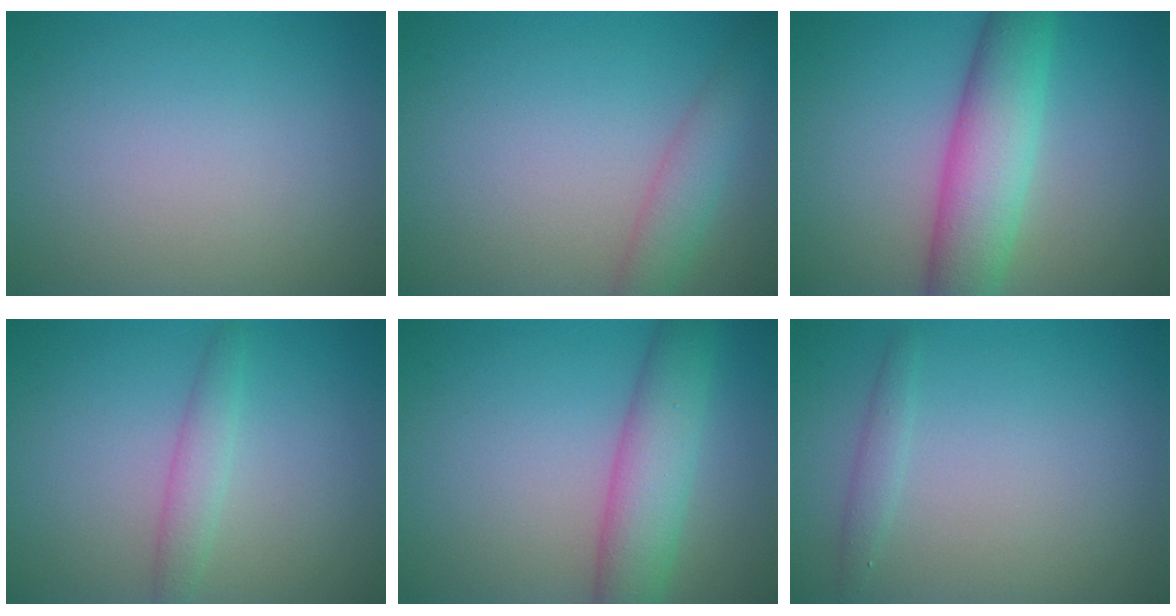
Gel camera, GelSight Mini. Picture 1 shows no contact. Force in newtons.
{"total": 3.0, "press": 3.0, "slide": 0.1}
{"total": 6.8, "press": 6.8, "slide": 0.2}
{"total": 1.9, "press": 1.9, "slide": 0.1}
{"total": 5.5, "press": 5.5, "slide": 0.1}
{"total": 1.1, "press": 1.1, "slide": 0.0}